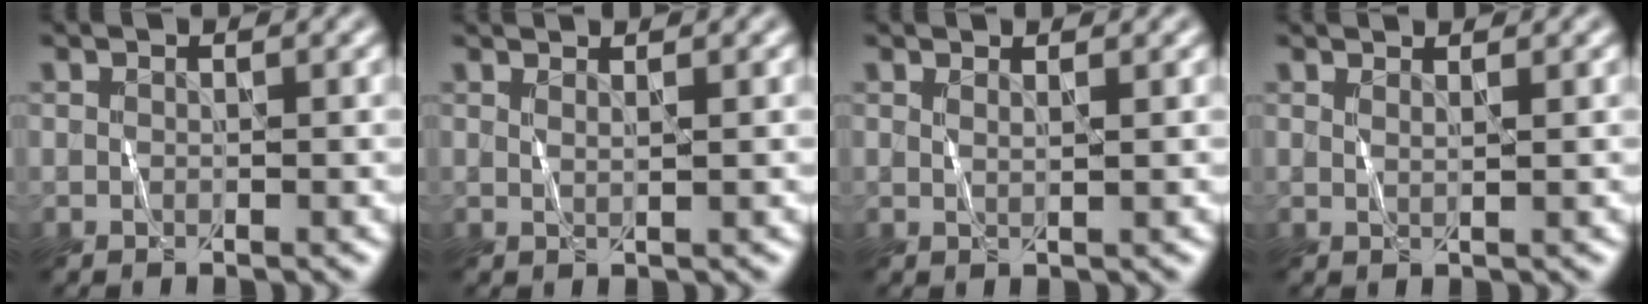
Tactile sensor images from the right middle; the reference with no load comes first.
{"total": 1.4, "force": [1.0, 0.4, 0.9], "torque": [-0.006, -0.002, 0.006]}
{"total": 1.0, "force": [0.7, 0.3, 0.6], "torque": [-0.003, -0.002, 0.008]}
{"total": 1.3, "force": [1.0, 0.4, 0.7], "torque": [-0.004, -0.001, 0.006]}